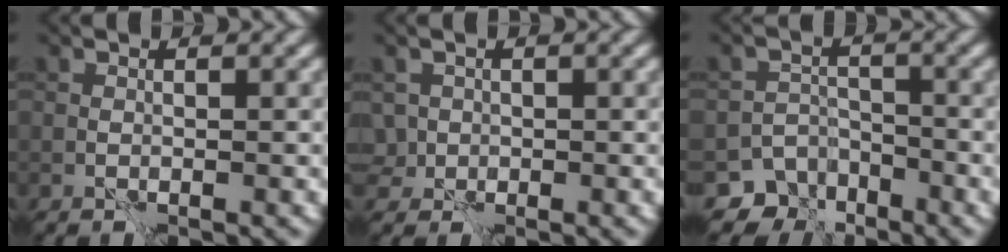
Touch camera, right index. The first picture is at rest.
{"total": 1.7, "force": [-0.1, 1.7, 0.3], "torque": [-0.004, 0.001, 0.002]}
{"total": 5.0, "force": [-3.8, 3.2, 0.3], "torque": [0.017, -0.006, -0.052]}